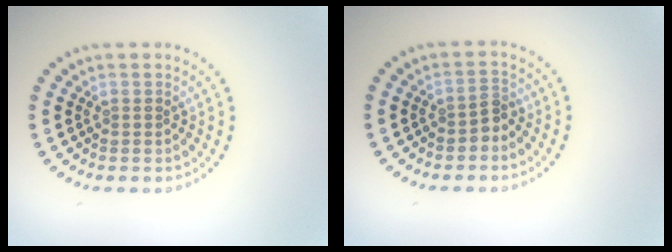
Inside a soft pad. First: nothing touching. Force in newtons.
{"total": 1.4, "press": 1.2, "slide": 0.7}